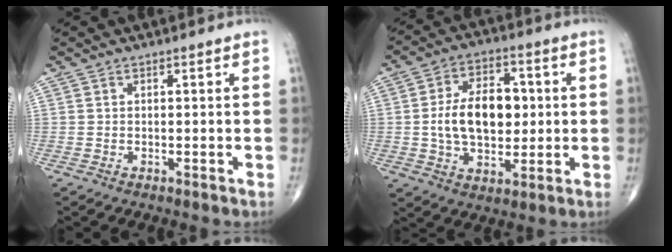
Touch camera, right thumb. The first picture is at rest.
{"total": 13.9, "force": [0.6, 8.5, 10.9], "torque": [-0.160, 0.009, 0.010]}